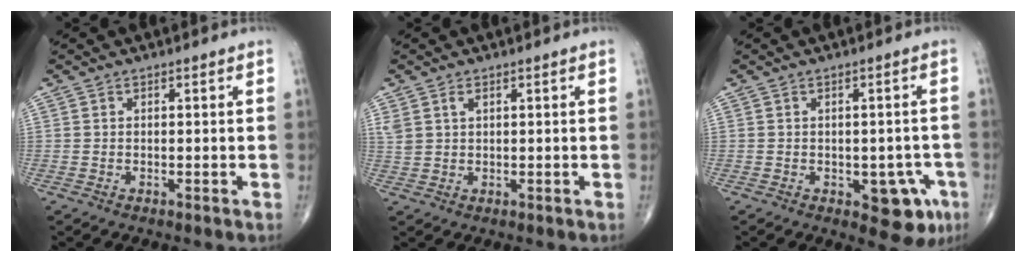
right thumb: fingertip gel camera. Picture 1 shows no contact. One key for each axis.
{"total": 2.7, "fx": 1.4, "fy": 1.5, "fz": 1.8, "tx": -0.043, "ty": 0.004, "tz": 0.036}
{"total": 7.7, "fx": -3.0, "fy": 4.0, "fz": 5.9, "tx": -0.033, "ty": 0.008, "tz": -0.030}